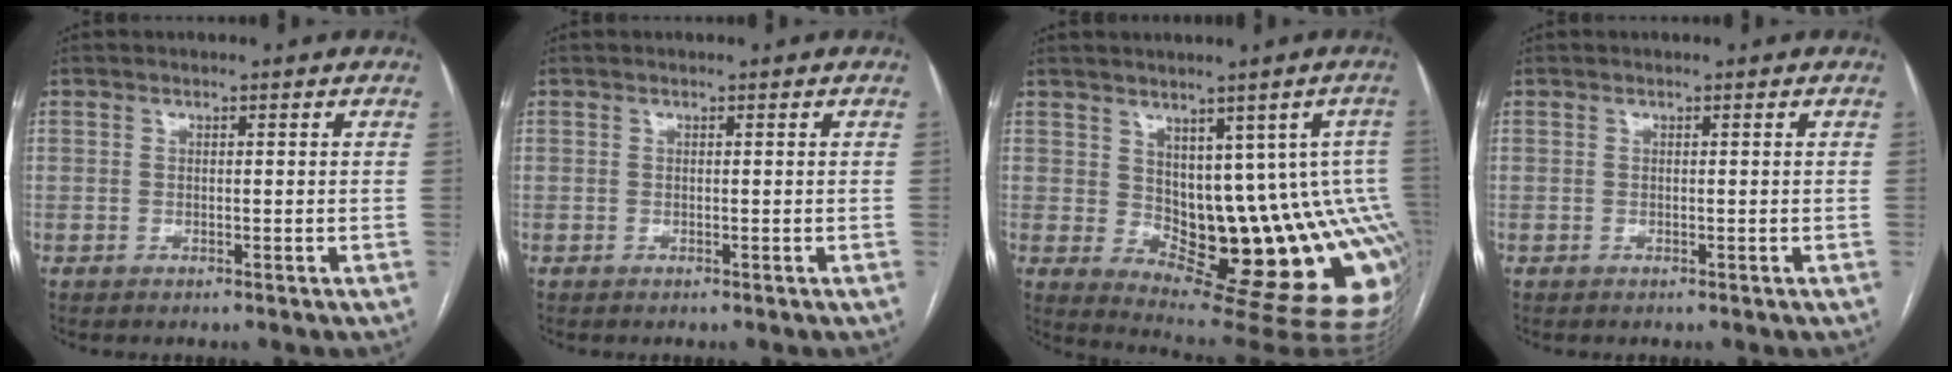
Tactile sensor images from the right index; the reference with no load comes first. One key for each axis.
{"total": 0.0}
{"total": 14.4, "fx": -0.7, "fy": 7.8, "fz": 12.2, "tx": -0.096, "ty": 0.015, "tz": 0.003}
{"total": 0.0}